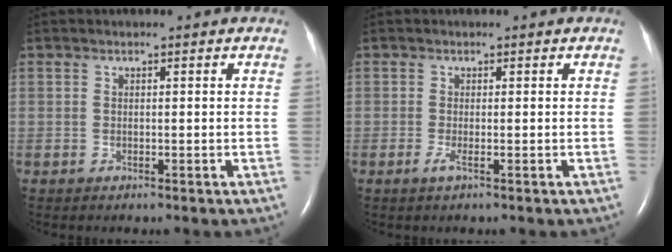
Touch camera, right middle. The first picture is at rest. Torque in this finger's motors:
{"motor_torque": [0.11, -0.02, 0.03, 0.02]}